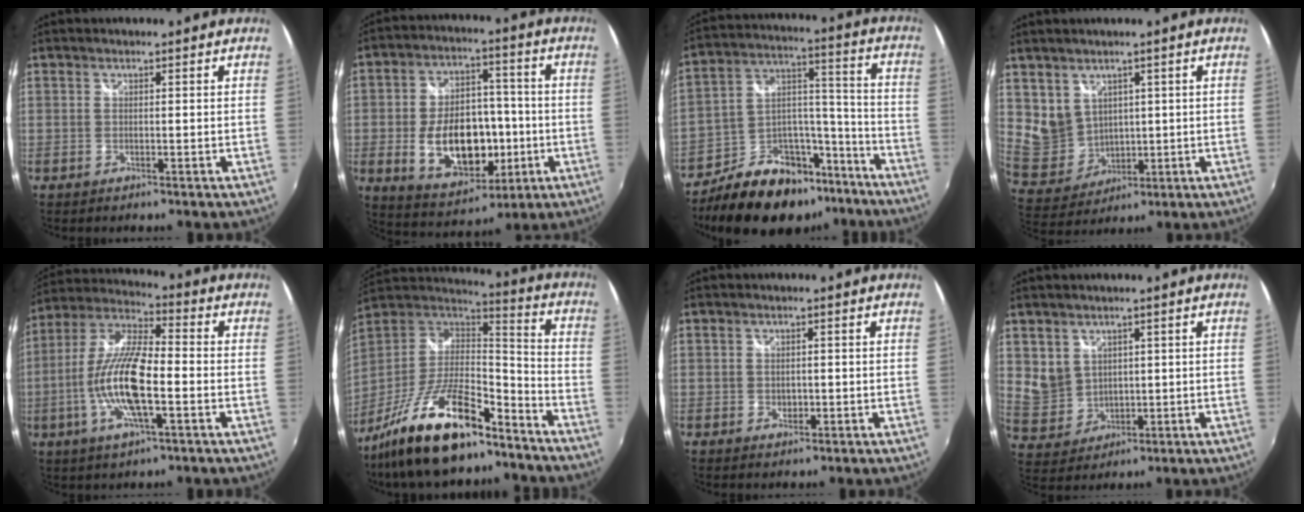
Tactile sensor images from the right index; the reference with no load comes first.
{"total": 16.6, "force": [-3.6, 10.1, 12.7], "torque": [-0.246, 0.013, -0.034]}
{"total": 20.6, "force": [-14.3, 11.2, 9.6], "torque": [-0.182, 0.057, -0.206]}
{"total": 7.8, "force": [3.7, 6.6, 2.2], "torque": [-0.041, 0.005, 0.096]}
{"total": 15.0, "force": [-3.7, 4.1, 13.9], "torque": [-0.278, -0.003, -0.074]}
{"total": 22.0, "force": [-14.9, 7.0, 14.6], "torque": [-0.282, -0.022, -0.256]}
{"total": 1.8, "force": [-0.4, 1.5, 1.0], "torque": [-0.015, 0.000, -0.006]}
{"total": 6.6, "force": [2.8, 5.6, 2.0], "torque": [-0.036, 0.004, 0.072]}